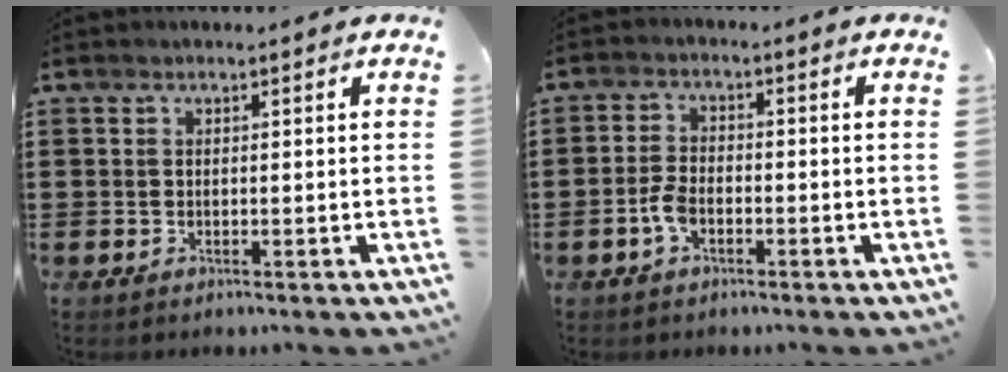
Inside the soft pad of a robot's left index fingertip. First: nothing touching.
{"total": 3.5, "force": [-1.5, 1.8, 2.6], "torque": [-0.069, -0.002, -0.034]}